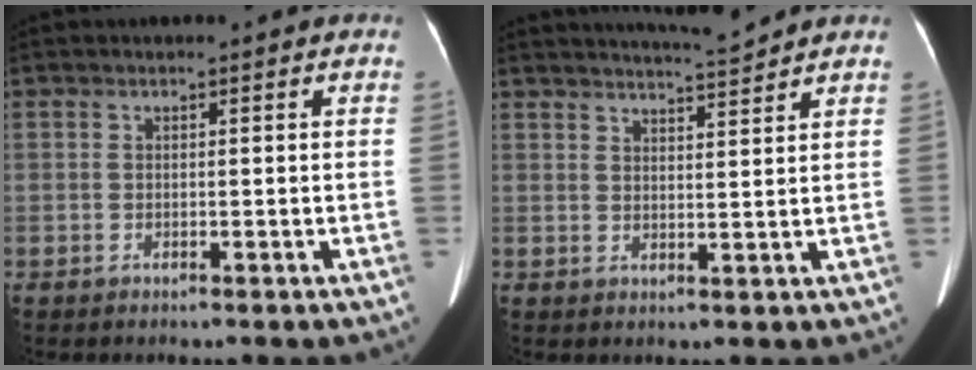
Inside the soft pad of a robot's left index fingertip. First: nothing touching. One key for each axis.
{"total": 5.0, "fx": 4.9, "fy": -0.7, "fz": 1.1, "tx": -0.022, "ty": -0.001, "tz": 0.073}